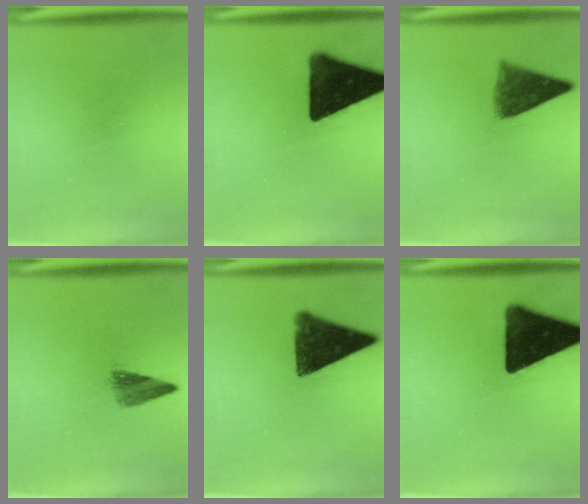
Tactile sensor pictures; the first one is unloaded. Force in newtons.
{"total": 17.2}
{"total": 7.1}
{"total": 3.5}
{"total": 12.8}
{"total": 17.2}